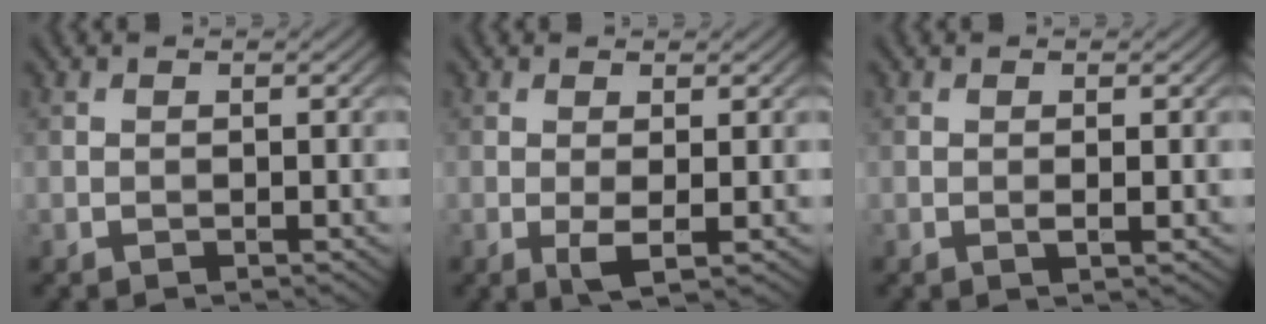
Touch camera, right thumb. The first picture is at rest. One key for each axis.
{"total": 2.2, "fx": -0.2, "fy": 0.4, "fz": 2.1, "tx": -0.047, "ty": -0.003, "tz": -0.006}
{"total": 1.0, "fx": -0.1, "fy": 0.1, "fz": 1.0, "tx": -0.021, "ty": -0.001, "tz": -0.004}